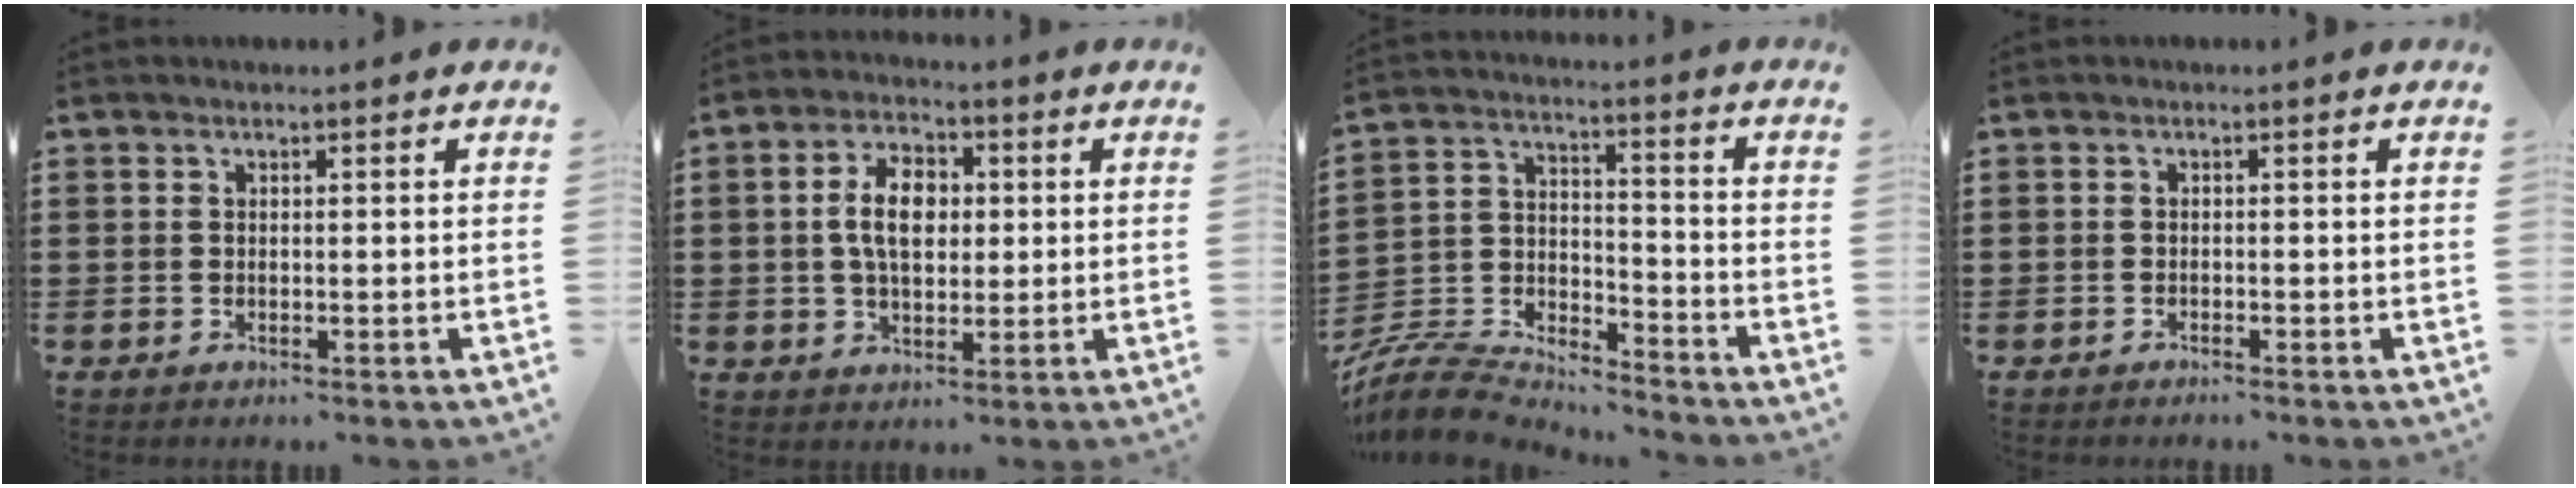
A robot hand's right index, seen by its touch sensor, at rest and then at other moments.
{"total": 7.2, "force": [0.5, 4.2, 5.8], "torque": [-0.118, 0.013, 0.003]}
{"total": 7.7, "force": [-7.4, 1.3, 1.5], "torque": [-0.050, -0.005, -0.152]}
{"total": 0.7, "force": [-0.6, -0.1, 0.1], "torque": [-0.004, -0.005, -0.012]}